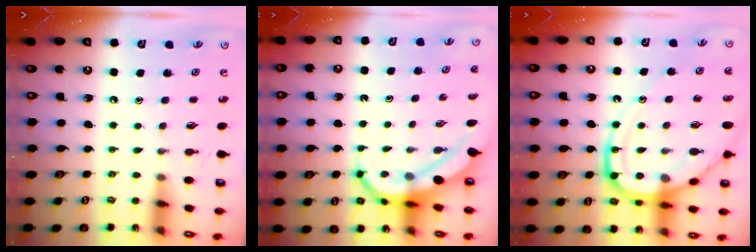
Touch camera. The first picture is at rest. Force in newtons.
{"total": 7.0, "press": 6.9, "slide": 1.0}
{"total": 16.5, "press": 16.4, "slide": 1.5}